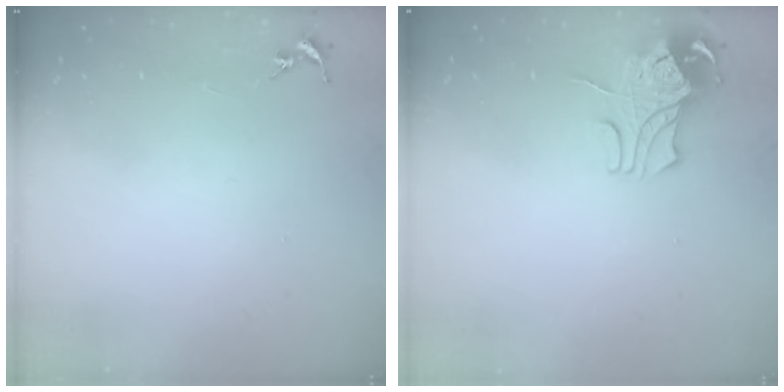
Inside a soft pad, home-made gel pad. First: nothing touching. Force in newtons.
{"total": 9.0, "press": 8.9, "slide": 1.0}